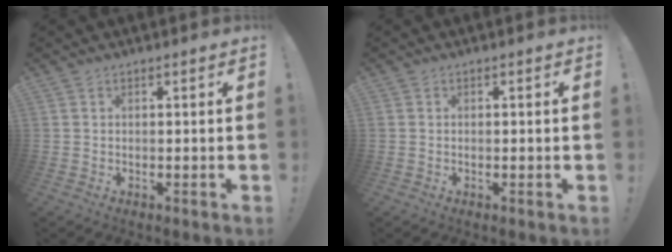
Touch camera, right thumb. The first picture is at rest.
{"total": 0.0}